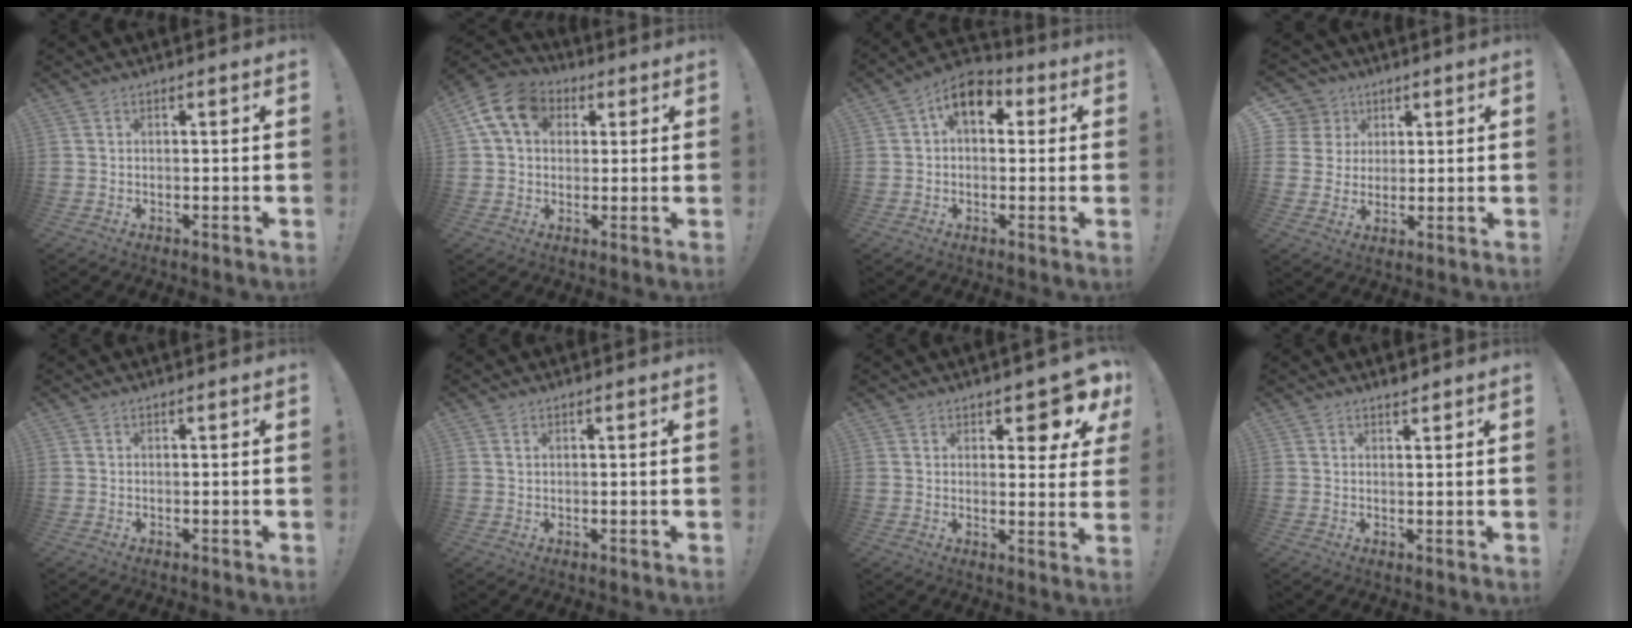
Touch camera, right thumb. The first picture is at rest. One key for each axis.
{"total": 12.6, "fx": 3.9, "fy": 9.6, "fz": 7.2, "tx": -0.122, "ty": 0.001, "tz": 0.079}
{"total": 9.4, "fx": 3.4, "fy": 5.9, "fz": 6.6, "tx": -0.100, "ty": -0.001, "tz": 0.062}
{"total": 7.1, "fx": 2.6, "fy": 6.6, "fz": 1.0, "tx": -0.016, "ty": -0.017, "tz": 0.054}
{"total": 0.0}
{"total": 0.7, "fx": 0.3, "fy": 0.4, "fz": 0.4, "tx": -0.012, "ty": 0.004, "tz": 0.007}
{"total": 8.3, "fx": 5.6, "fy": 3.2, "fz": 5.2, "tx": -0.047, "ty": -0.044, "tz": 0.095}
{"total": 1.6, "fx": 1.5, "fy": 0.4, "fz": 0.4, "tx": 0.003, "ty": -0.011, "tz": 0.026}